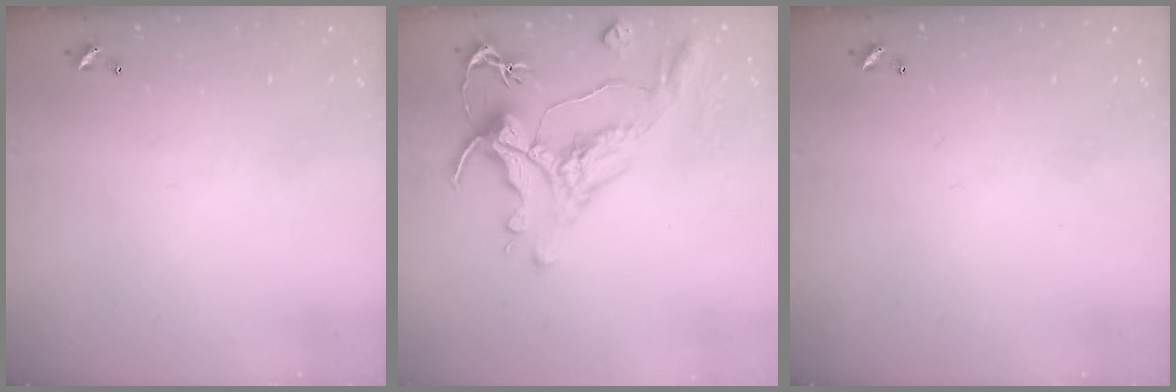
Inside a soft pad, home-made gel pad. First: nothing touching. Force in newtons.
{"total": 2.2, "press": 1.7, "slide": 1.4}
{"total": 0.0}